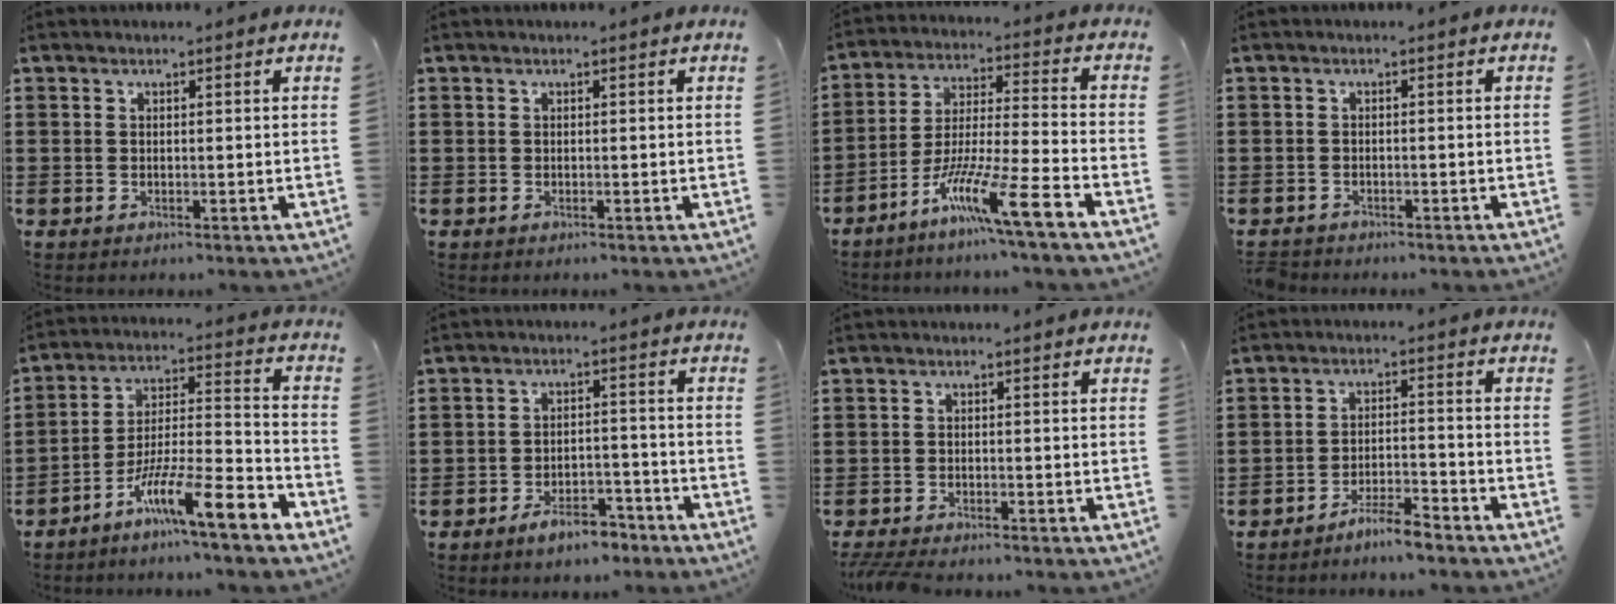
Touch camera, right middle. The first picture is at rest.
{"total": 0.0}
{"total": 11.0, "force": [-8.0, -0.4, 7.6], "torque": [-0.143, -0.006, -0.160]}
{"total": 1.2, "force": [-1.2, 0.2, 0.0], "torque": [-0.005, 0.001, -0.025]}
{"total": 11.5, "force": [-8.4, 1.2, 7.8], "torque": [-0.134, 0.007, -0.162]}
{"total": 5.4, "force": [-4.7, 1.5, 2.1], "torque": [-0.037, 0.012, -0.091]}
{"total": 2.0, "force": [-1.8, 0.2, 0.6], "torque": [-0.021, -0.001, -0.040]}
{"total": 4.4, "force": [-4.1, 0.2, 1.5], "torque": [-0.033, 0.003, -0.082]}